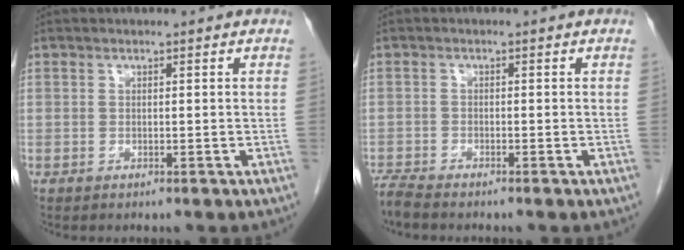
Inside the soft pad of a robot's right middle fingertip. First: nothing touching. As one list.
[{"total": 2.5, "force": [-2.4, -0.2, 0.7], "torque": [-0.021, -0.013, -0.048]}]